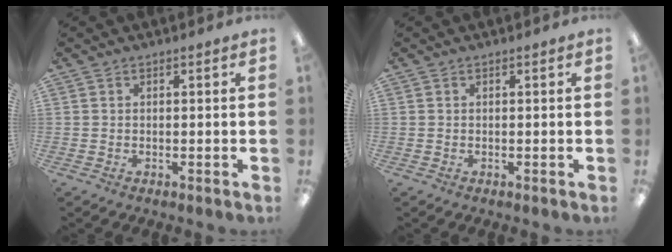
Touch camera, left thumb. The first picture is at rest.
{"total": 0.0}